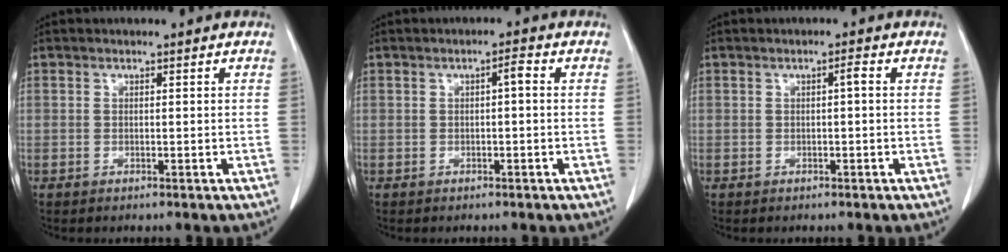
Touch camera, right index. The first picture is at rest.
{"total": 1.5, "force": [0.1, 0.2, 1.5], "torque": [-0.023, 0.005, 0.001]}
{"total": 1.0, "force": [0.0, 0.1, 1.0], "torque": [-0.016, 0.002, 0.000]}